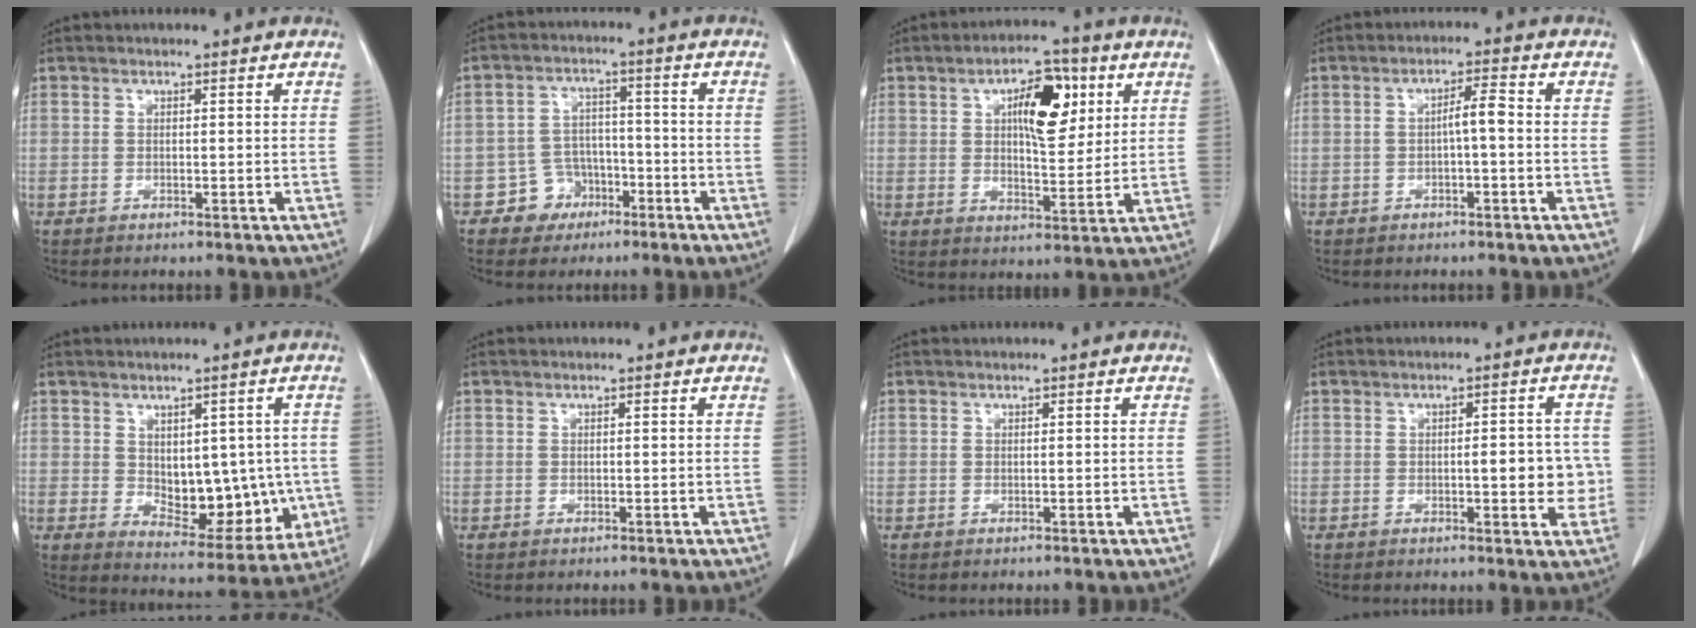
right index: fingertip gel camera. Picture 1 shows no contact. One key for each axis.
{"total": 5.5, "fx": -3.1, "fy": 4.6, "fz": 0.5, "tx": 0.001, "ty": 0.017, "tz": -0.045}
{"total": 10.0, "fx": 3.5, "fy": 3.9, "fz": 8.5, "tx": -0.132, "ty": 0.014, "tz": 0.057}
{"total": 3.2, "fx": -0.4, "fy": 0.4, "fz": 3.1, "tx": -0.051, "ty": 0.009, "tz": -0.008}
{"total": 11.5, "fx": -0.5, "fy": 6.5, "fz": 9.5, "tx": -0.114, "ty": 0.002, "tz": 0.022}
{"total": 0.0}
{"total": 0.0}
{"total": 5.6, "fx": -0.5, "fy": 2.0, "fz": 5.2, "tx": -0.062, "ty": 0.005, "tz": -0.006}